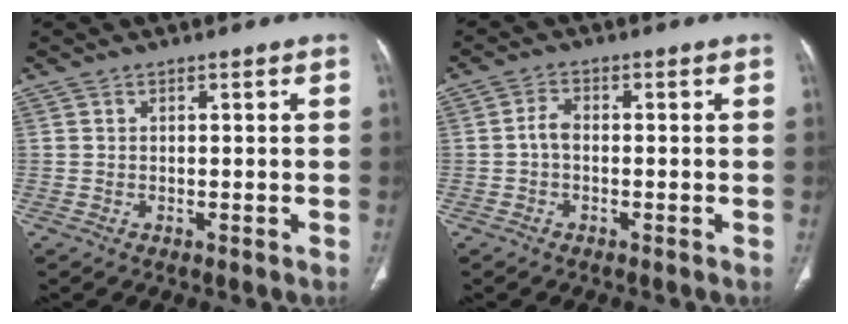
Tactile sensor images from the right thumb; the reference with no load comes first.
{"total": 2.5, "force": [-0.5, 1.5, 1.9], "torque": [-0.037, 0.009, -0.016]}